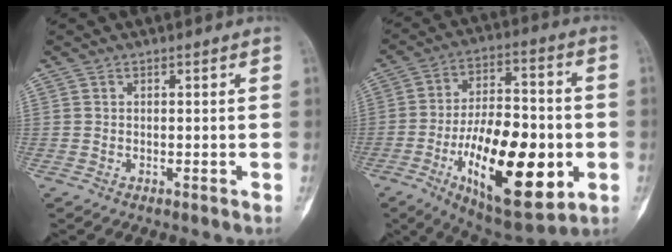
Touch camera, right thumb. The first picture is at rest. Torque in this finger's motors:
{"motor_torque": [0.10, 1.00, 1.94, -0.83, 0.25]}